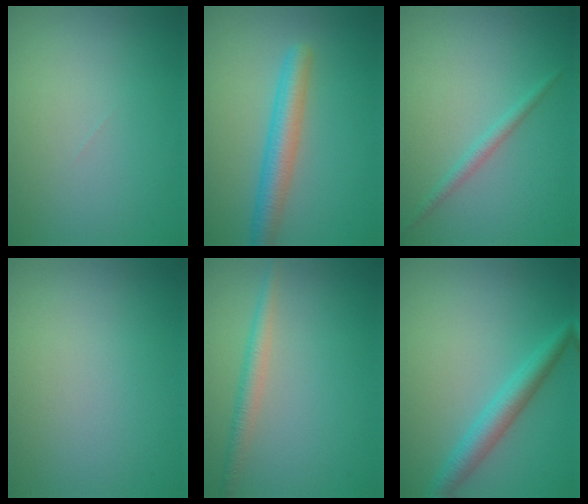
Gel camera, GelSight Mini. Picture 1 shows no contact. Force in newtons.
{"total": 3.9, "press": 3.9, "slide": 0.1}
{"total": 1.3, "press": 1.3, "slide": 0.0}
{"total": 0.0}
{"total": 2.1, "press": 2.1, "slide": 0.0}
{"total": 3.2, "press": 3.2, "slide": 0.0}